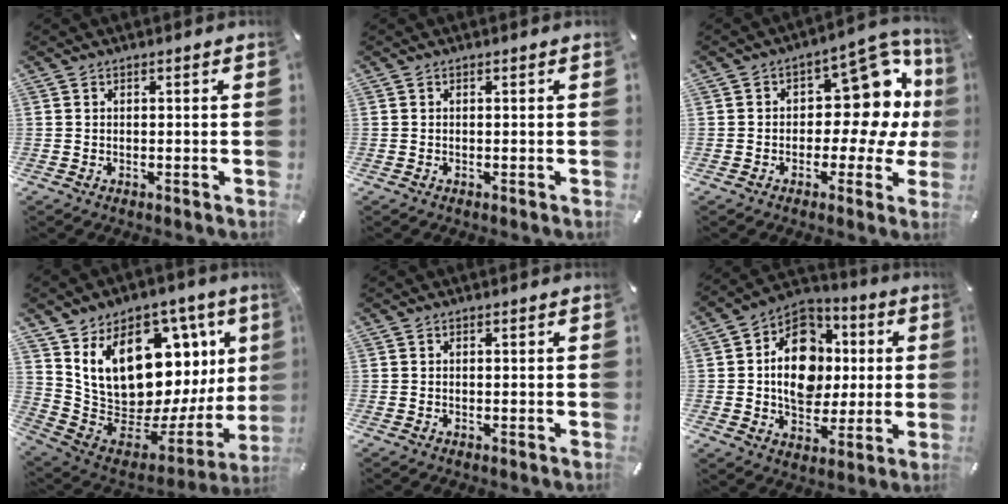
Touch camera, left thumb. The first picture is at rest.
{"total": 0.0}
{"total": 15.7, "force": [4.0, 9.4, 12.0], "torque": [-0.146, -0.036, 0.065]}
{"total": 20.8, "force": [7.0, 12.9, 14.6], "torque": [-0.241, -0.079, 0.147]}
{"total": 0.0}
{"total": 15.3, "force": [-0.4, 12.3, 9.2], "torque": [-0.164, 0.013, -0.007]}